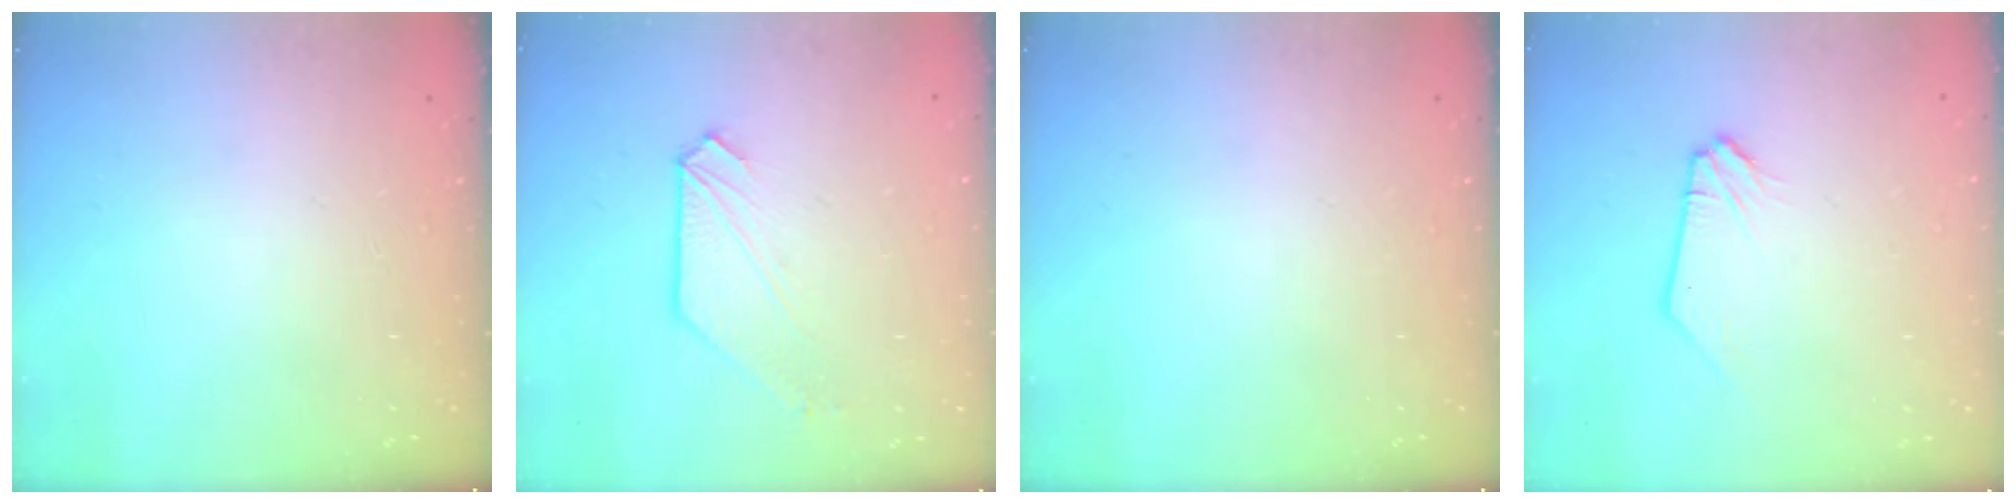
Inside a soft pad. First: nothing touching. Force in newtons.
{"total": 2.2, "press": 2.2, "slide": 0.3}
{"total": 0.0}
{"total": 0.0}